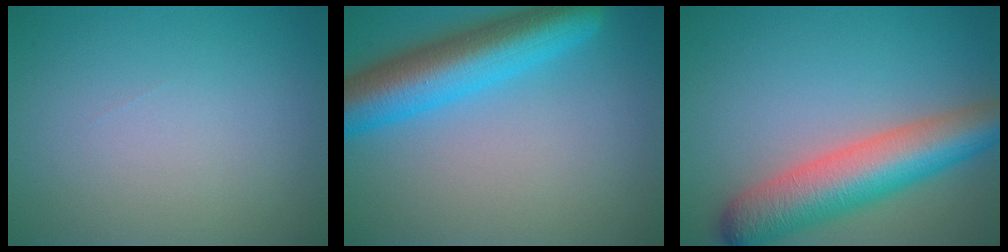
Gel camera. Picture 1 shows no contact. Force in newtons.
{"total": 8.5, "press": 8.5, "slide": 0.3}
{"total": 8.5, "press": 8.5, "slide": 0.5}